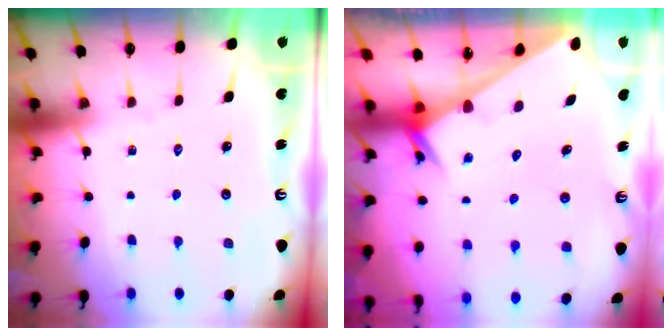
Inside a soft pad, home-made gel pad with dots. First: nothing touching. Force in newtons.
{"total": 2.1, "press": 2.1, "slide": 0.2}